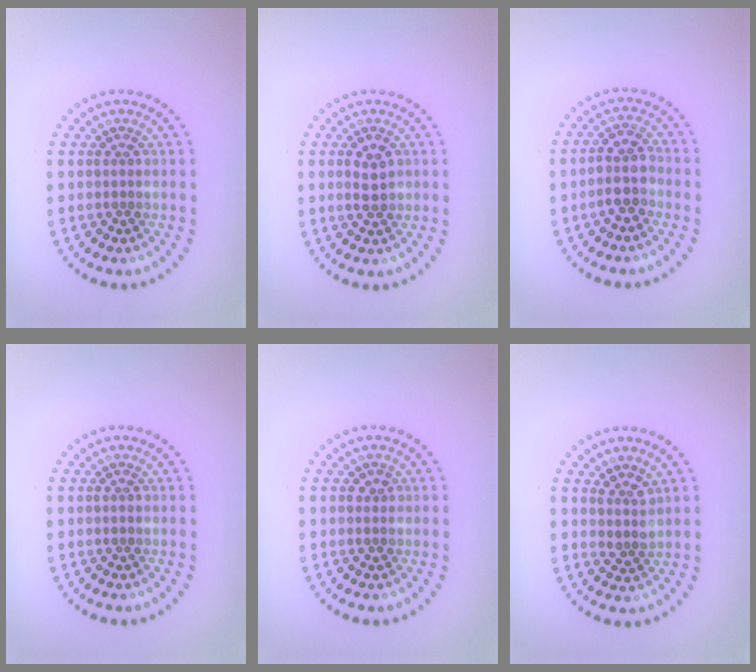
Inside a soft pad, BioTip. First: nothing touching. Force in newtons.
{"total": 2.2, "press": 2.2, "slide": 0.1}
{"total": 2.9, "press": 2.6, "slide": 1.3}
{"total": 0.5, "press": 0.5, "slide": 0.1}
{"total": 0.8, "press": 0.8, "slide": 0.2}
{"total": 1.7, "press": 1.3, "slide": 1.0}